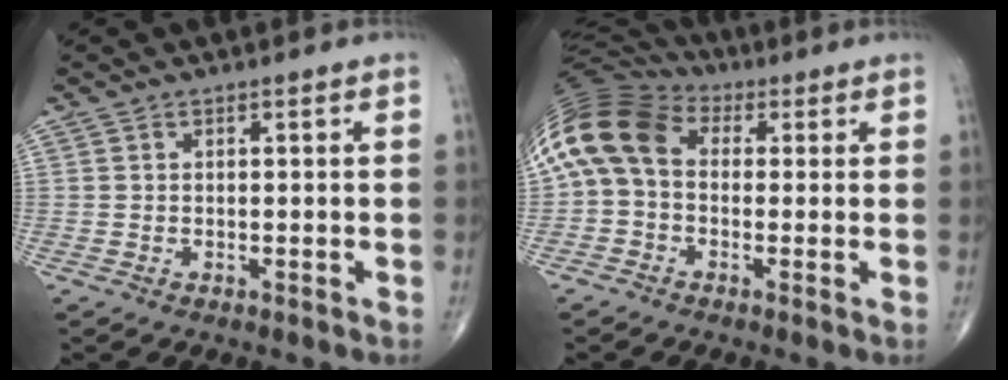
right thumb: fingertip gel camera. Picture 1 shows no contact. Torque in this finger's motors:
{"motor_torque": [0.81, 0.82, 0.55, -0.17, 0.24]}